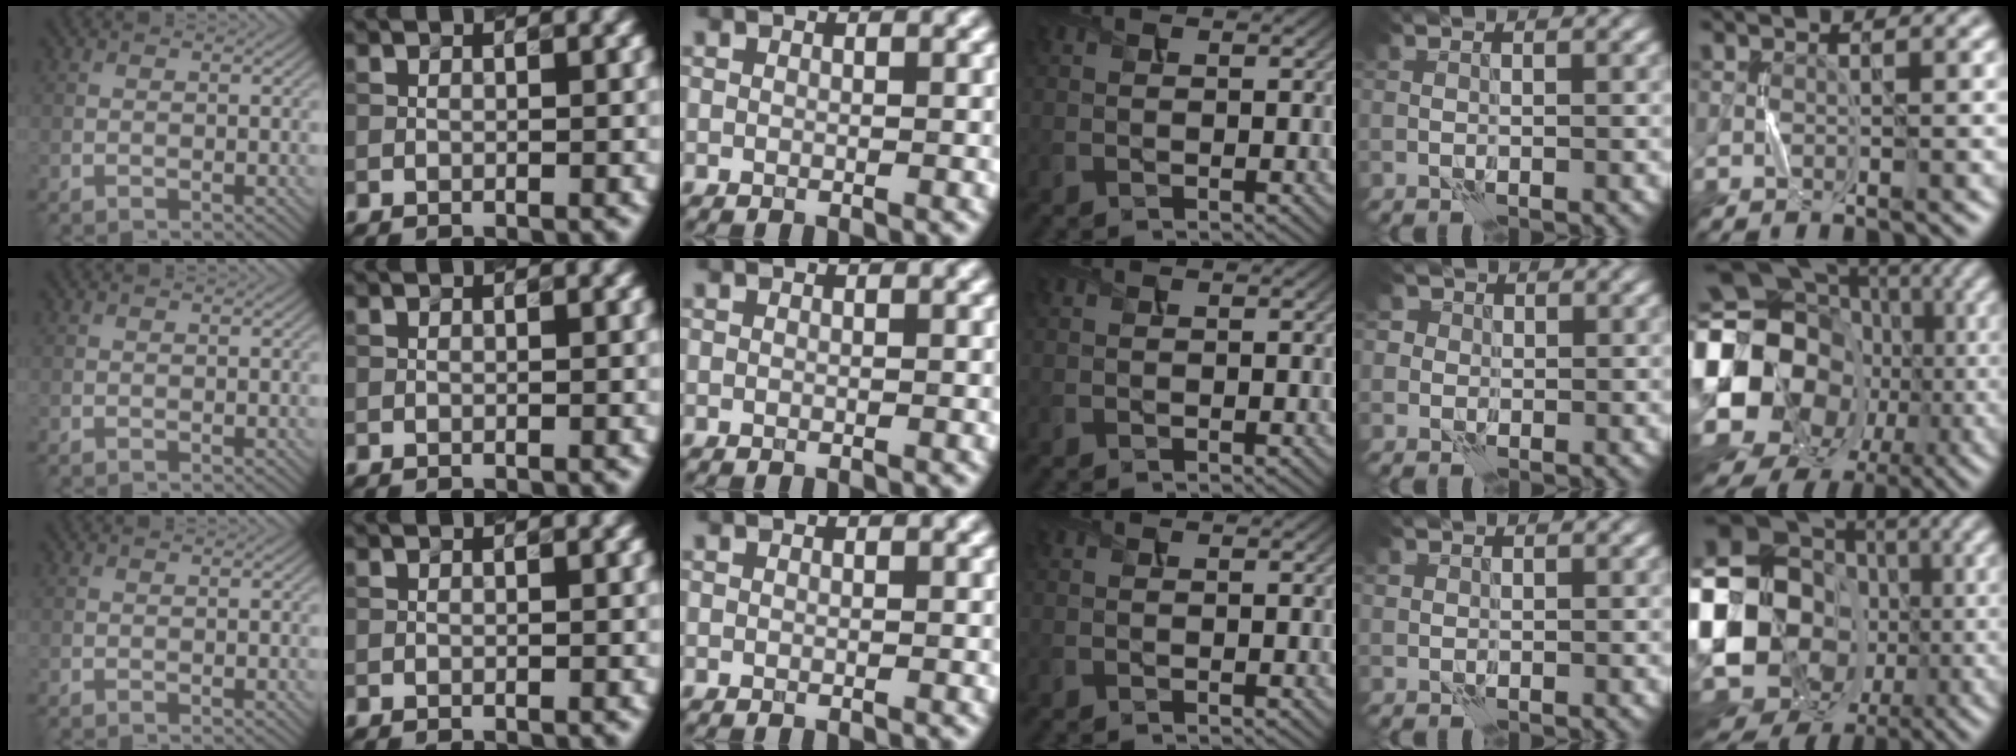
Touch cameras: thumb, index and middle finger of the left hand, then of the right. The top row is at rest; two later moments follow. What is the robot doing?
{"motion": "press", "object": "button"}